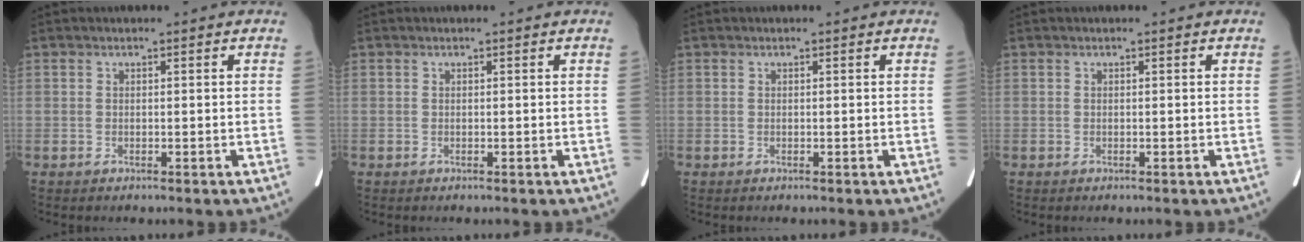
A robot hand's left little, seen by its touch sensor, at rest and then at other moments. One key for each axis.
{"total": 0.0}
{"total": 0.0}
{"total": 0.0}